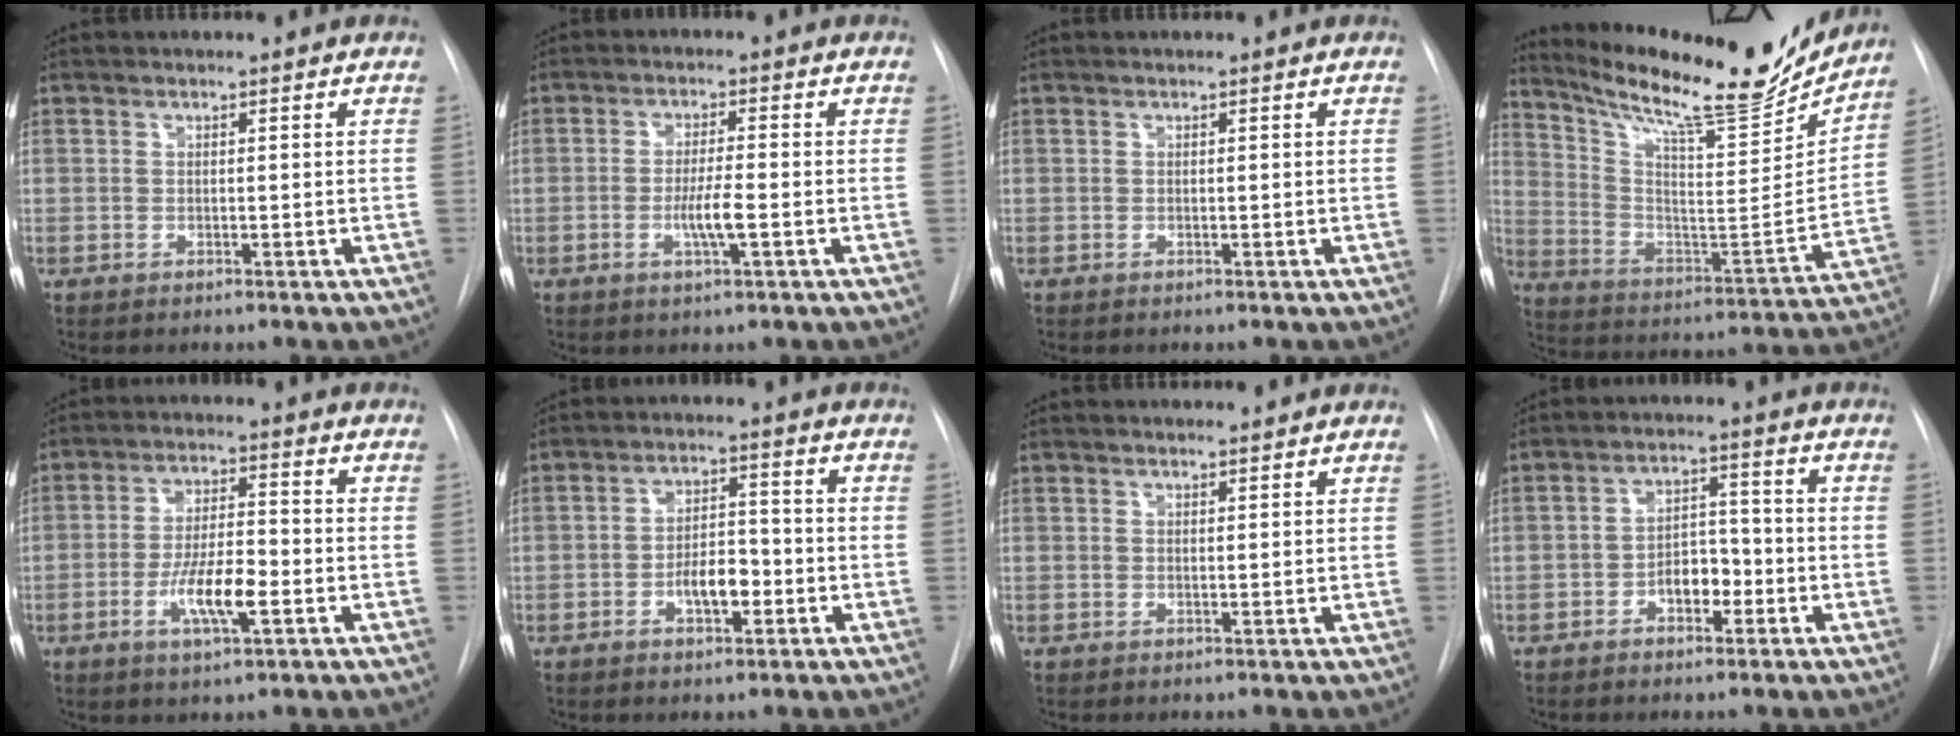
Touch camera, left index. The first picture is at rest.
{"total": 4.5, "force": [-1.7, 0.2, 4.1], "torque": [-0.079, -0.008, -0.028]}
{"total": 0.0}
{"total": 23.4, "force": [20.5, 3.1, 10.8], "torque": [-0.186, -0.052, 0.309]}
{"total": 8.3, "force": [-3.2, 1.8, 7.4], "torque": [-0.141, -0.005, -0.053]}
{"total": 5.7, "force": [-2.5, 2.4, 4.5], "torque": [-0.078, 0.008, -0.038]}
{"total": 1.2, "force": [1.2, 0.1, 0.0], "torque": [-0.006, -0.002, 0.018]}
{"total": 4.9, "force": [-2.5, 2.7, 3.3], "torque": [-0.051, 0.014, -0.041]}